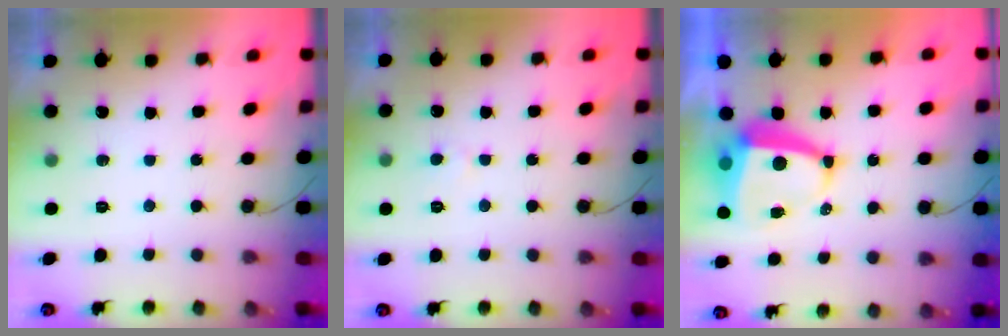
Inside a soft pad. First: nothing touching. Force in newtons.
{"total": 2.6, "press": 2.6, "slide": 0.2}
{"total": 7.5, "press": 7.5, "slide": 0.9}